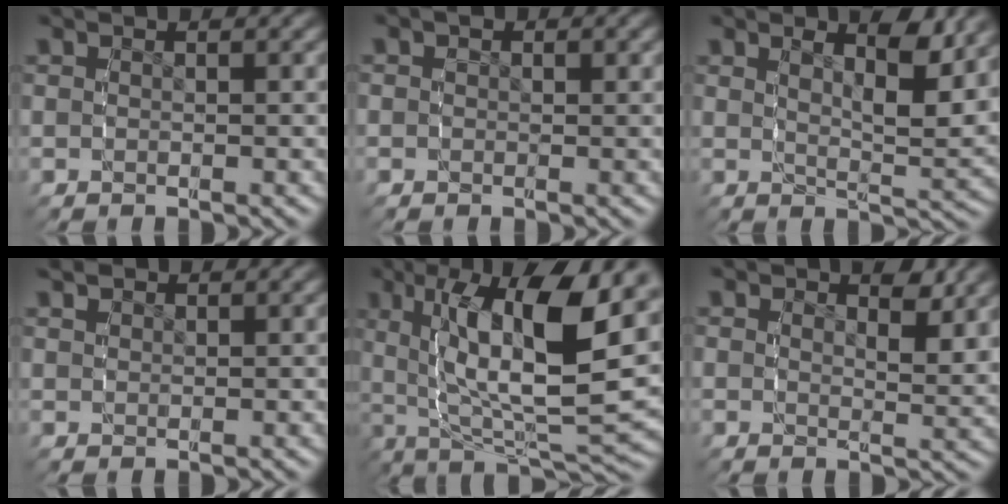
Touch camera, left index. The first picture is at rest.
{"total": 0.7, "force": [0.0, 0.6, 0.2], "torque": [-0.003, 0.004, -0.006]}
{"total": 5.2, "force": [2.5, 0.9, 4.5], "torque": [-0.066, -0.008, 0.041]}
{"total": 1.1, "force": [1.0, 0.3, 0.3], "torque": [-0.008, -0.003, 0.021]}
{"total": 15.1, "force": [1.7, 6.2, 13.7], "torque": [-0.208, 0.009, 0.036]}
{"total": 2.3, "force": [1.5, 0.5, 1.7], "torque": [-0.026, -0.014, 0.024]}